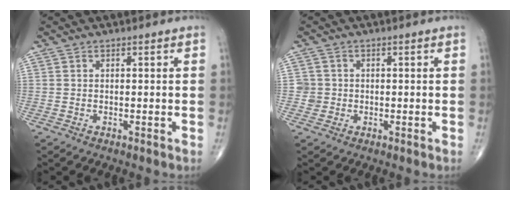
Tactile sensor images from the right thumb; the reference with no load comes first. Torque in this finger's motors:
{"motor_torque": [0.52, 0.37, 0.26, 0.14, -0.05]}